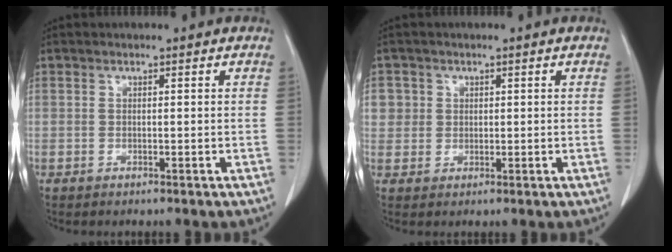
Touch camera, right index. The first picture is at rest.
{"total": 2.9, "force": [0.8, 2.8, 0.0], "torque": [0.019, 0.003, 0.013]}